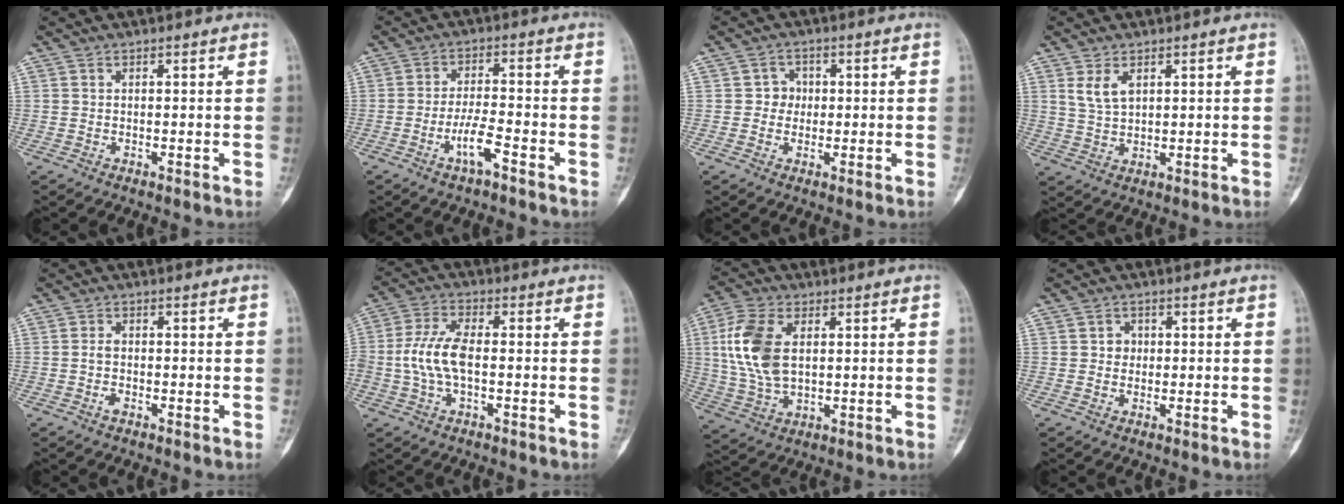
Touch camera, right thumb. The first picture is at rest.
{"total": 5.4, "force": [-3.0, 1.1, 4.3], "torque": [-0.088, 0.020, -0.057]}
{"total": 3.1, "force": [0.1, 2.9, 1.0], "torque": [0.008, 0.008, -0.005]}
{"total": 4.2, "force": [1.9, 2.3, 2.9], "torque": [-0.055, -0.008, 0.045]}
{"total": 1.9, "force": [-0.7, 1.2, 1.4], "torque": [-0.023, 0.008, -0.017]}
{"total": 8.8, "force": [-0.8, 4.2, 7.7], "torque": [-0.175, 0.021, -0.019]}
{"total": 12.3, "force": [2.4, 7.1, 9.7], "torque": [-0.207, 0.000, 0.048]}
{"total": 2.3, "force": [0.2, 2.1, 0.9], "torque": [0.002, 0.005, -0.001]}